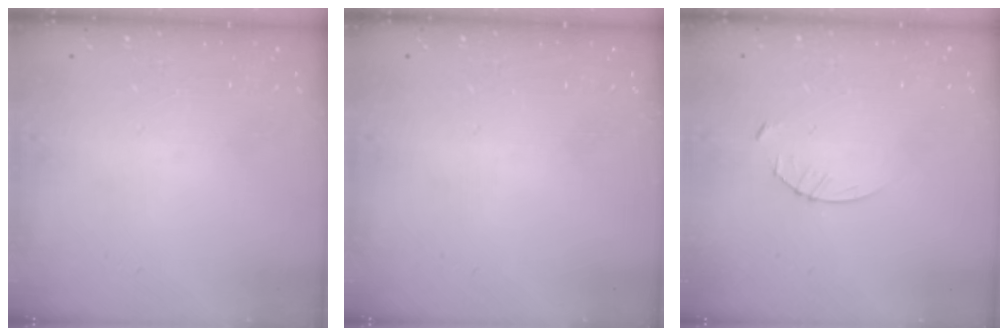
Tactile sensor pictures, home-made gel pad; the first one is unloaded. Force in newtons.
{"total": 0.0}
{"total": 3.4, "press": 3.4, "slide": 0.4}